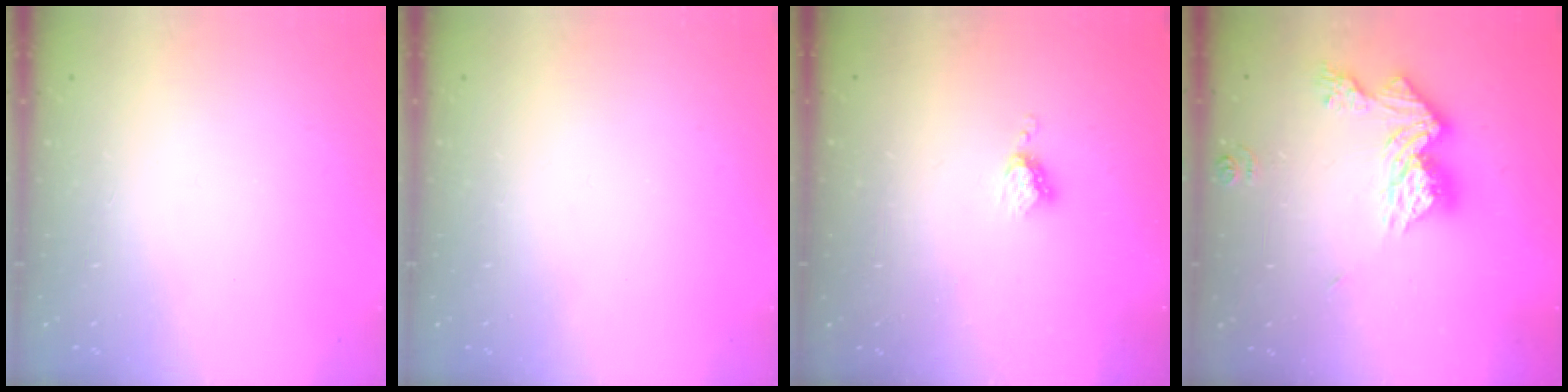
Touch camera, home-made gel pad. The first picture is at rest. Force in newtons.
{"total": 0.0}
{"total": 4.0, "press": 4.0, "slide": 0.5}
{"total": 14.7, "press": 14.7, "slide": 1.2}